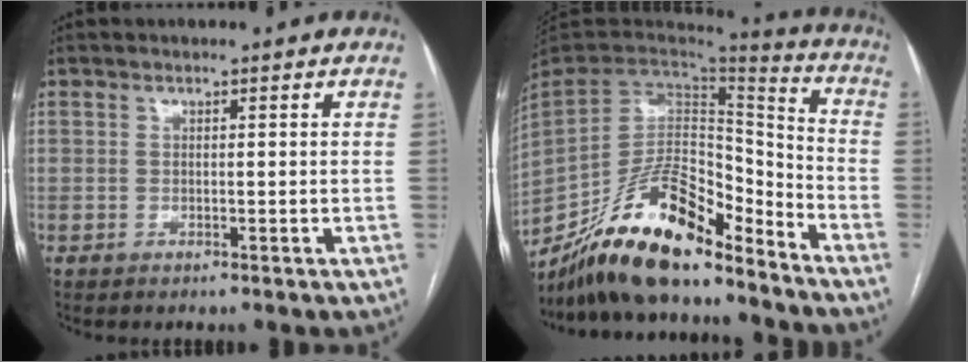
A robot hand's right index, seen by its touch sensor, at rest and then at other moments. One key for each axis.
{"total": 20.1, "fx": -16.3, "fy": 5.5, "fz": 10.4, "tx": -0.212, "ty": 0.009, "tz": -0.293}